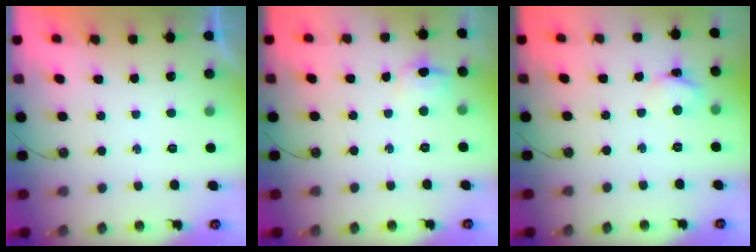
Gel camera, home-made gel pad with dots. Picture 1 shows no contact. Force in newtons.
{"total": 5.6, "press": 5.3, "slide": 1.6}
{"total": 3.7, "press": 3.7, "slide": 0.3}